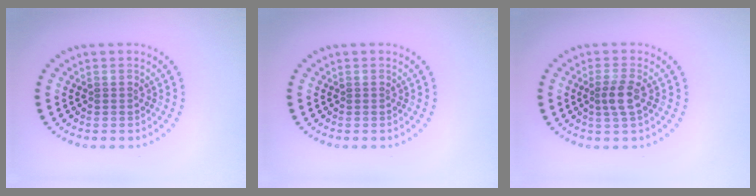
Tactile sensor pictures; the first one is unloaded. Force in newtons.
{"total": 0.0}
{"total": 2.2, "press": 1.8, "slide": 1.1}